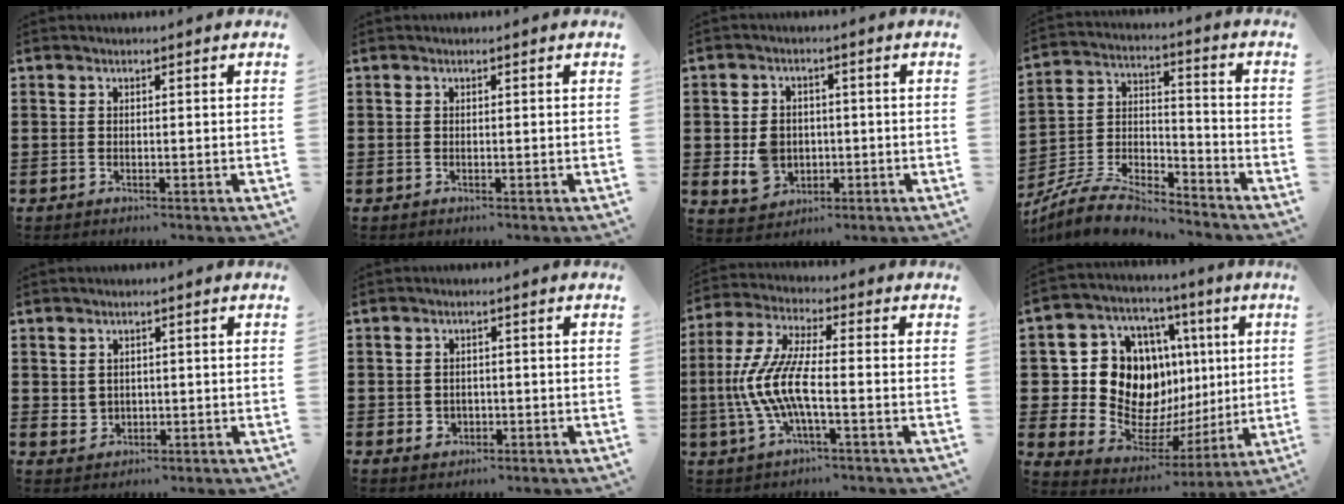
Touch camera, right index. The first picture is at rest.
{"total": 0.0}
{"total": 5.2, "force": [-0.5, 4.4, 2.6], "torque": [-0.067, 0.008, -0.007]}
{"total": 8.3, "force": [-7.7, 1.6, 2.8], "torque": [-0.066, 0.008, -0.153]}
{"total": 1.7, "force": [0.9, 1.5, 0.3], "torque": [-0.011, 0.010, 0.016]}
{"total": 1.7, "force": [-0.3, 1.6, 0.4], "torque": [-0.014, 0.006, -0.008]}
{"total": 9.2, "force": [-2.4, 2.6, 8.5], "torque": [-0.203, -0.016, -0.054]}
{"total": 13.9, "force": [2.2, 11.6, 7.3], "torque": [-0.150, -0.025, 0.050]}